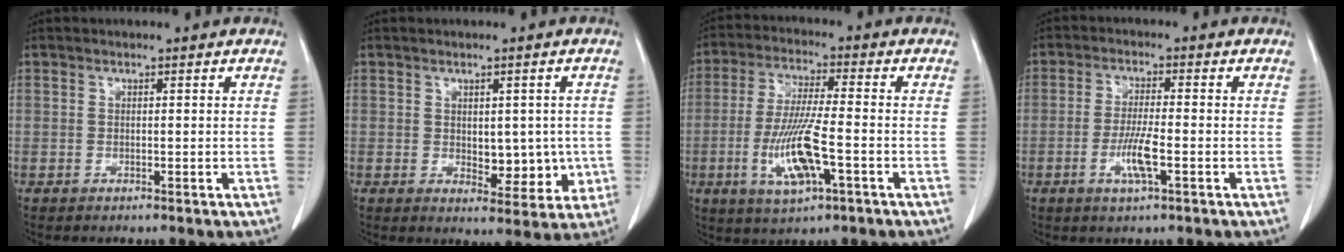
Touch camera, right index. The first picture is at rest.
{"total": 6.3, "force": [-0.3, 3.5, 5.2], "torque": [-0.055, -0.001, 0.010]}
{"total": 10.8, "force": [-3.3, 1.4, 10.2], "torque": [-0.208, -0.014, -0.061]}
{"total": 5.5, "force": [-1.9, 0.4, 5.1], "torque": [-0.101, -0.008, -0.035]}